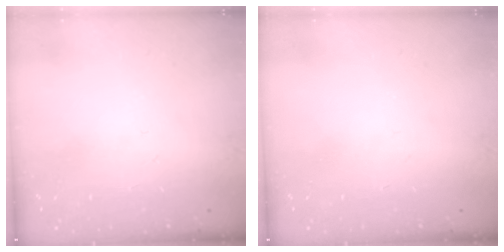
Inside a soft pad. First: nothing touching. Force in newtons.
{"total": 0.0}